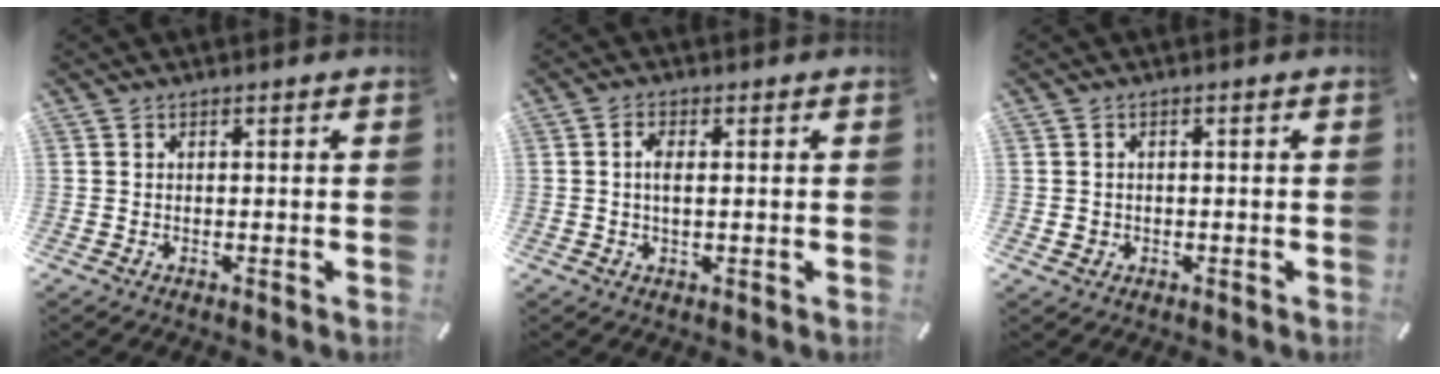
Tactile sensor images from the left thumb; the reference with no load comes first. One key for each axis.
{"total": 3.3, "fx": 0.4, "fy": 1.4, "fz": 2.9, "tx": -0.067, "ty": 0.002, "tz": 0.002}
{"total": 1.7, "fx": -0.2, "fy": 1.6, "fz": 0.5, "tx": -0.012, "ty": 0.006, "tz": -0.007}